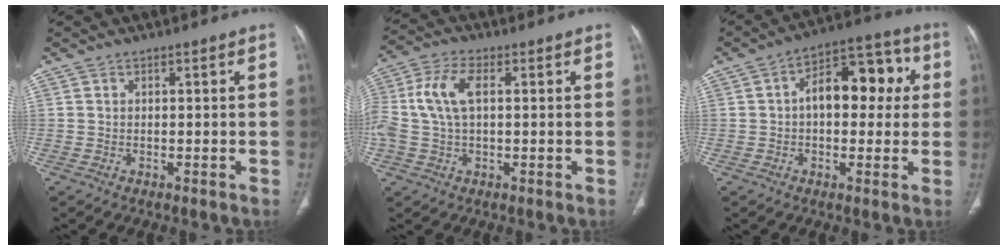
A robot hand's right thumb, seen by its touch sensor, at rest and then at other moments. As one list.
[{"total": 9.7, "force": [1.3, 5.1, 8.1], "torque": [-0.195, 0.022, 0.026]}, {"total": 13.6, "force": [1.7, 8.0, 10.9], "torque": [-0.116, 0.040, 0.017]}]